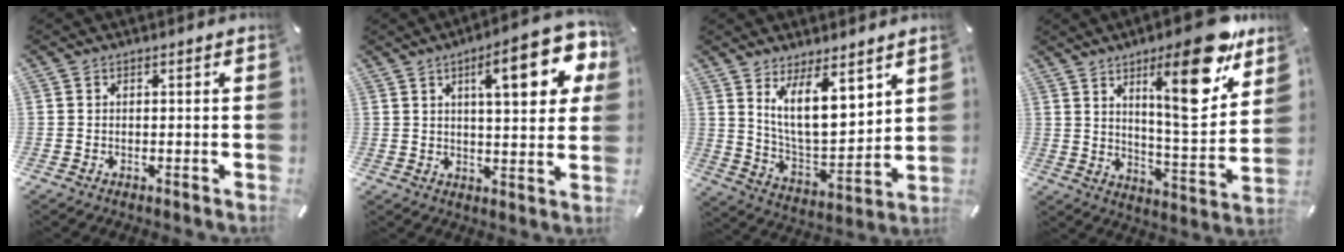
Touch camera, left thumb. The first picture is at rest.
{"total": 17.1, "force": [6.9, 5.5, 14.7], "torque": [-0.208, -0.018, 0.101]}
{"total": 13.9, "force": [8.5, 6.0, 9.3], "torque": [-0.167, -0.046, 0.153]}
{"total": 19.7, "force": [11.4, 5.3, 15.2], "torque": [-0.215, -0.075, 0.171]}